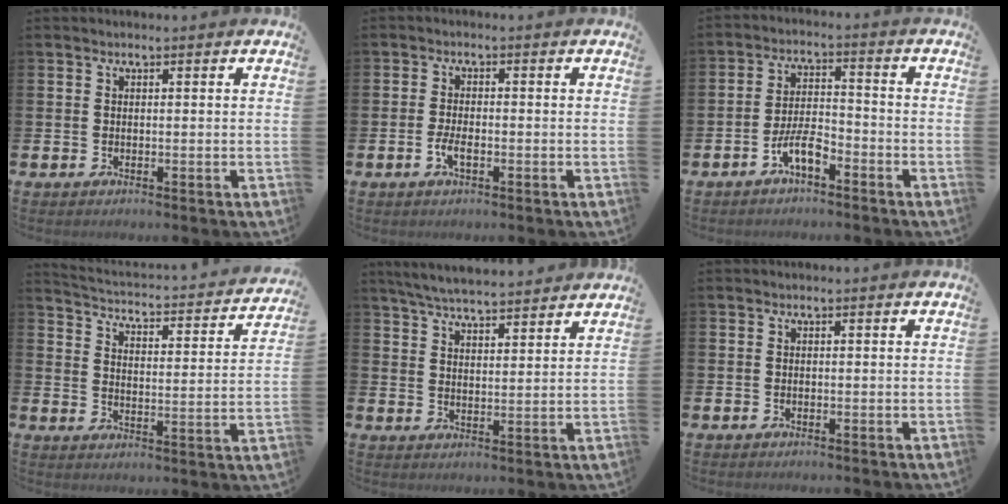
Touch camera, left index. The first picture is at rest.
{"total": 2.4, "force": [-0.9, 1.0, 2.0], "torque": [-0.028, -0.002, -0.018]}
{"total": 5.0, "force": [-3.2, 1.6, 3.5], "torque": [-0.072, 0.011, -0.064]}
{"total": 3.1, "force": [2.9, 0.7, 0.7], "torque": [-0.034, -0.037, 0.039]}
{"total": 5.7, "force": [5.6, 0.4, 1.1], "torque": [-0.040, -0.027, 0.101]}
{"total": 0.0}